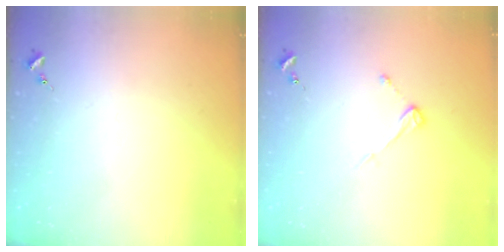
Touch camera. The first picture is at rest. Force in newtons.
{"total": 4.2, "press": 4.2, "slide": 0.3}